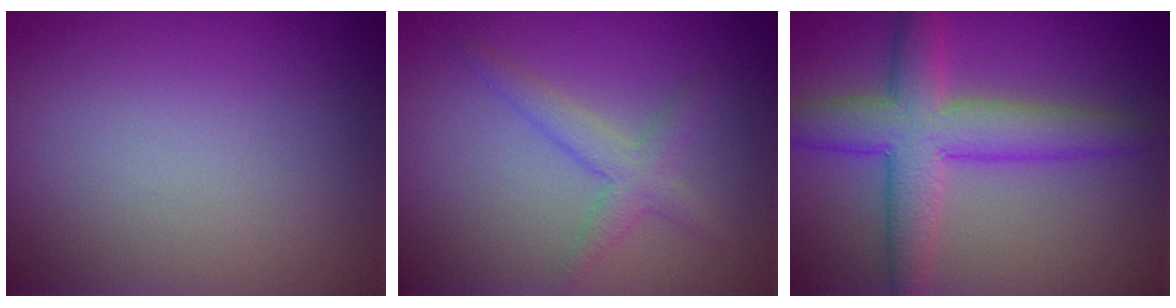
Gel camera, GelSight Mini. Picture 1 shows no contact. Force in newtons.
{"total": 2.2, "press": 2.2, "slide": 0.1}
{"total": 6.1, "press": 6.1, "slide": 0.1}